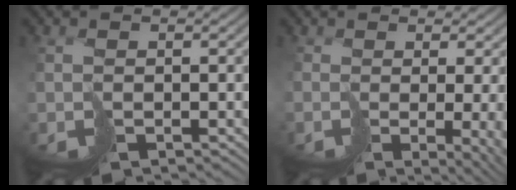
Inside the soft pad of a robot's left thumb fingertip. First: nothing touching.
{"total": 7.0, "force": [-1.2, 2.0, 6.6], "torque": [-0.075, -0.031, 0.020]}